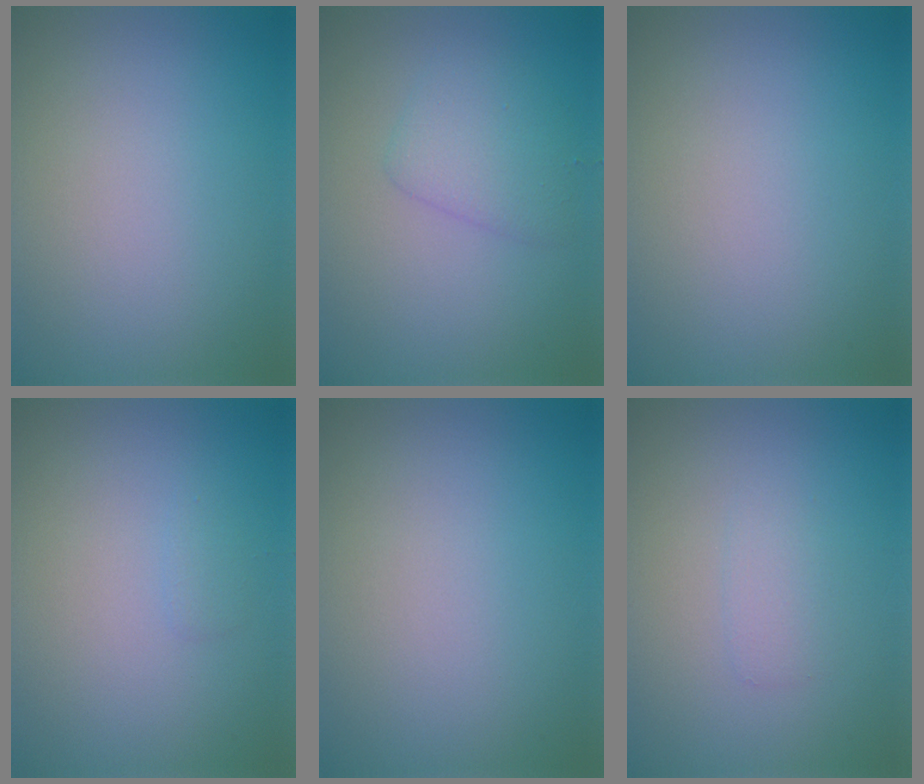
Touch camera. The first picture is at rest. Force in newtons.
{"total": 2.6, "press": 2.6, "slide": 0.1}
{"total": 0.0}
{"total": 0.6, "press": 0.6, "slide": 0.0}
{"total": 0.0}
{"total": 1.2, "press": 1.2, "slide": 0.0}